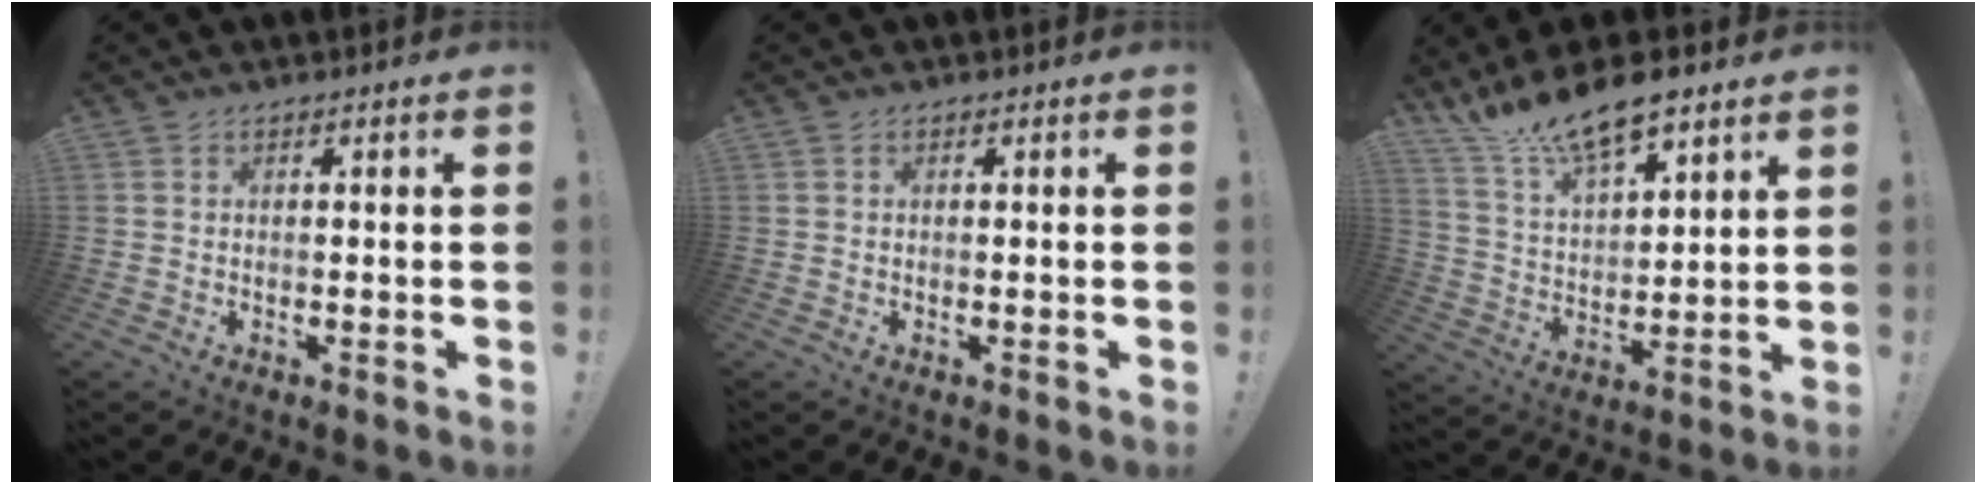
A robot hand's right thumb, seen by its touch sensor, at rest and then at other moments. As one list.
[{"total": 0.0}, {"total": 13.1, "force": [11.4, 3.7, 5.3], "torque": [-0.110, -0.087, 0.206]}]